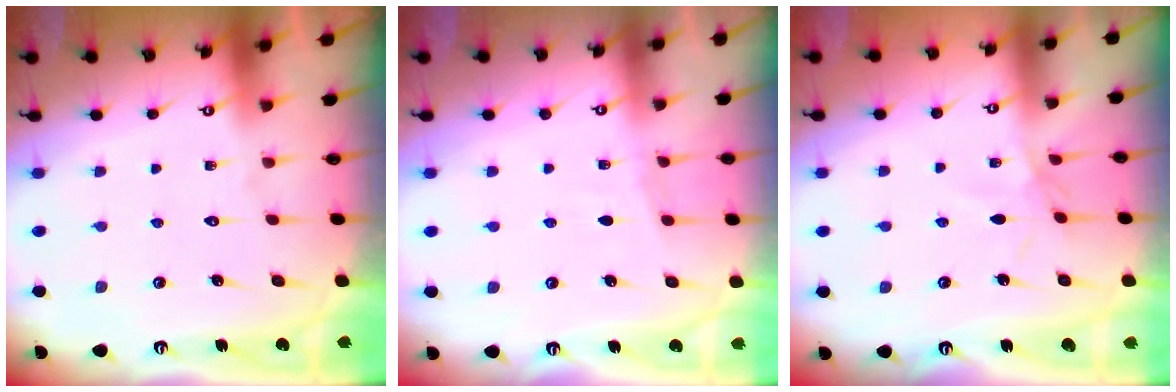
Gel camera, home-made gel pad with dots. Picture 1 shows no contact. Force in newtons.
{"total": 2.7, "press": 2.6, "slide": 0.4}
{"total": 2.3, "press": 2.3, "slide": 0.5}